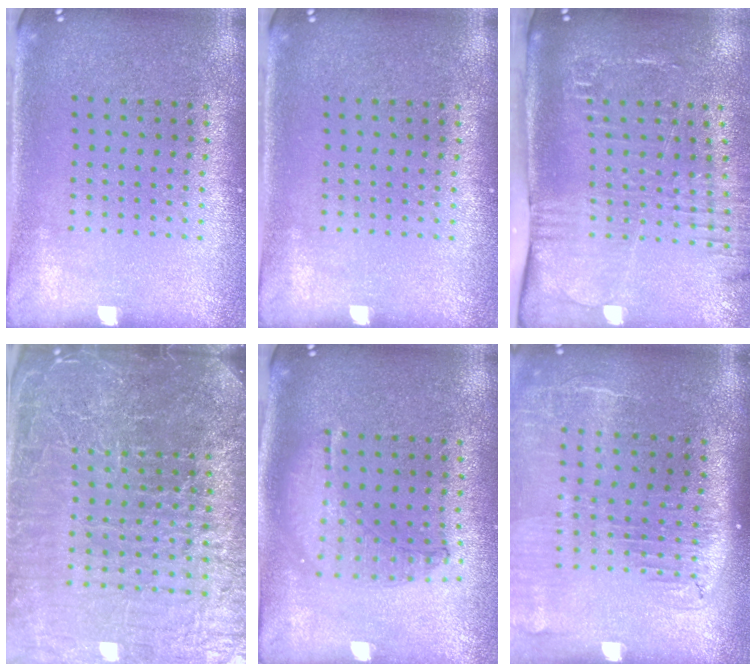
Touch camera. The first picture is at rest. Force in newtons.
{"total": 0.0}
{"total": 2.6, "press": 2.1, "slide": 1.6}
{"total": 6.9, "press": 6.1, "slide": 3.3}
{"total": 0.9, "press": 0.9, "slide": 0.3}
{"total": 2.2, "press": 1.8, "slide": 1.3}